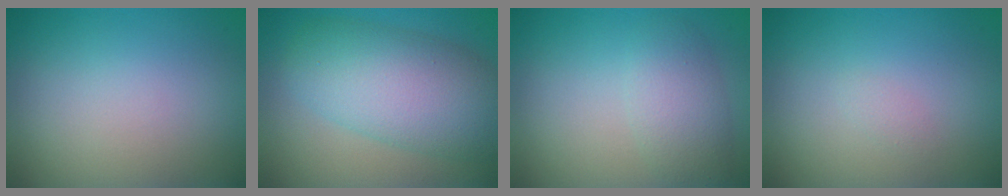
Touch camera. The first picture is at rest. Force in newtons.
{"total": 8.2, "press": 8.2, "slide": 0.2}
{"total": 3.2, "press": 3.2, "slide": 0.1}
{"total": 0.6, "press": 0.6, "slide": 0.0}